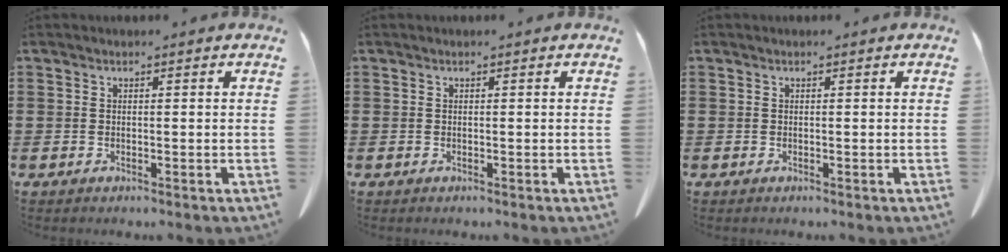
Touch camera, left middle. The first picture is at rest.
{"total": 0.0}
{"total": 0.0}